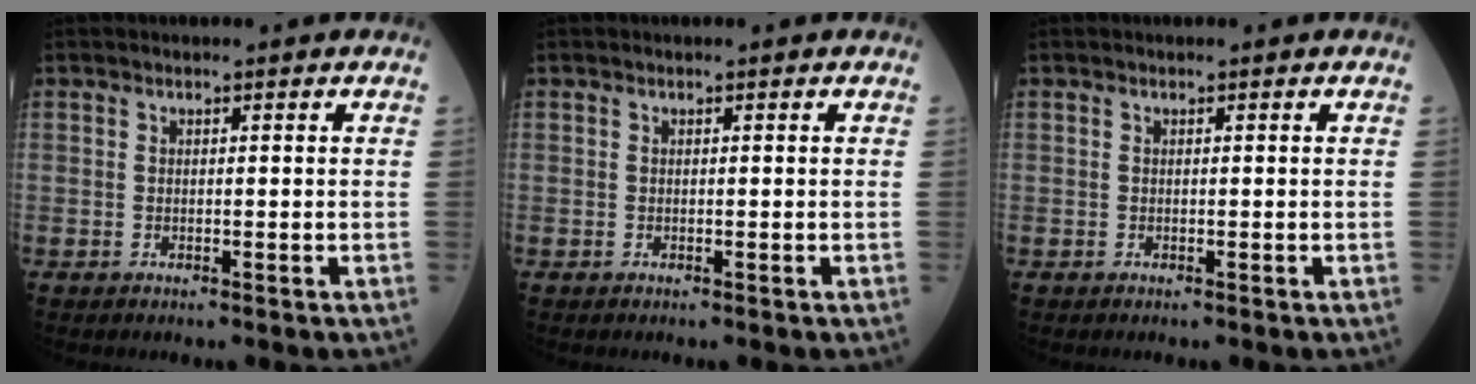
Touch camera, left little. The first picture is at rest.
{"total": 0.0}
{"total": 0.0}